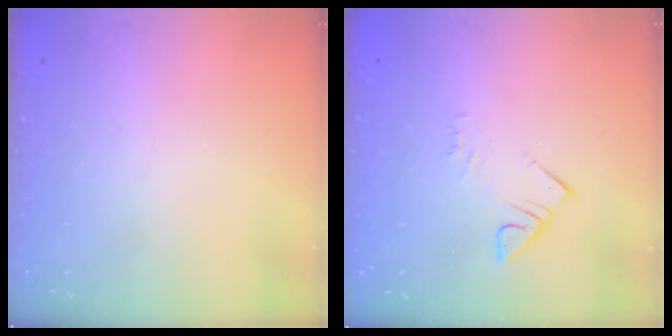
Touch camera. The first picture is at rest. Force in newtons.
{"total": 2.8, "press": 2.8, "slide": 0.2}